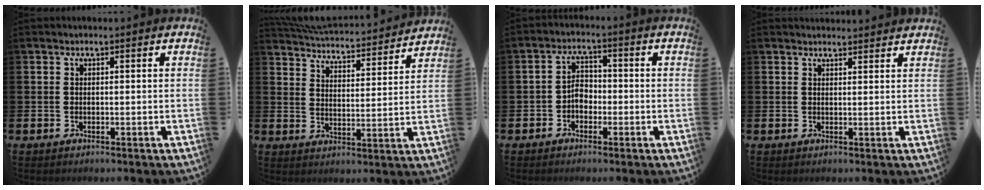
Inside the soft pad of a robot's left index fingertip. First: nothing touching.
{"total": 4.7, "force": [4.6, 0.5, 0.4], "torque": [-0.034, -0.045, 0.076]}
{"total": 2.9, "force": [-1.4, 2.0, 1.5], "torque": [-0.029, 0.008, -0.031]}
{"total": 1.6, "force": [1.6, 0.1, -0.1], "torque": [0.010, -0.010, 0.026]}